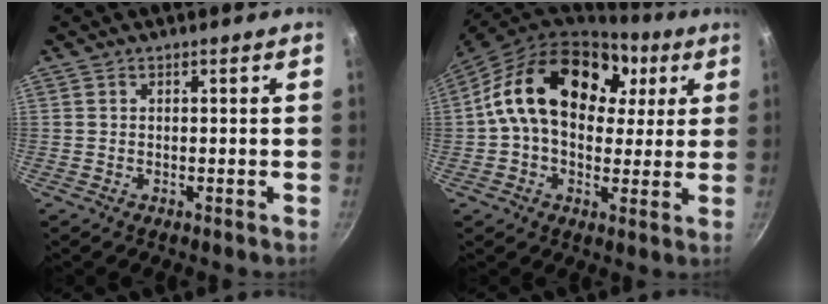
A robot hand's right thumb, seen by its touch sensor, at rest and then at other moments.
{"total": 21.8, "force": [5.5, 15.2, 14.7], "torque": [-0.229, 0.017, 0.076]}